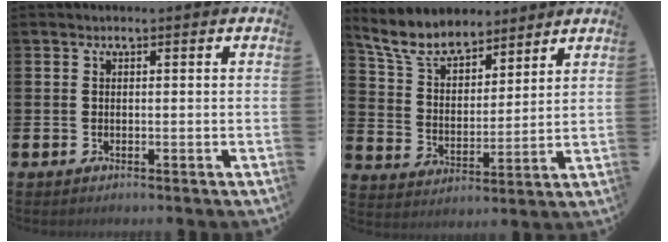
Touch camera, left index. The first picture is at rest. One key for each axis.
{"total": 8.1, "fx": 7.2, "fy": 2.9, "fz": 2.4, "tx": -0.084, "ty": -0.035, "tz": 0.130}